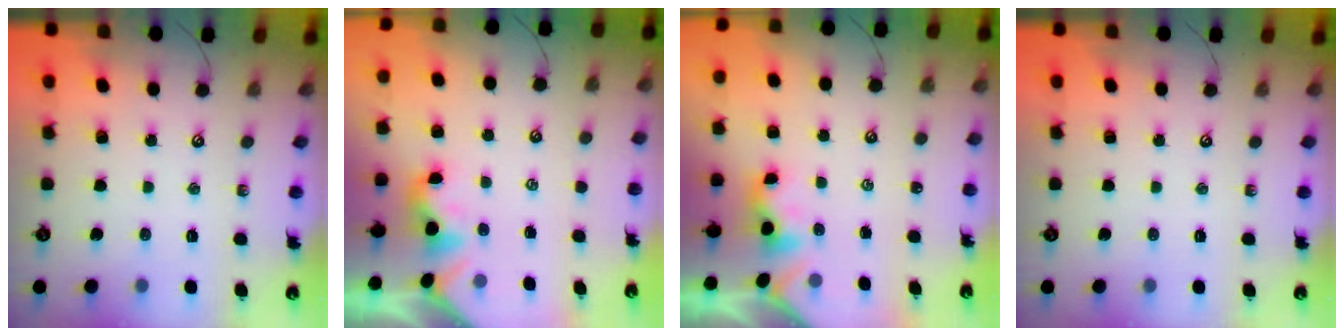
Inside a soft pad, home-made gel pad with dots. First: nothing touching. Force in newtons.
{"total": 2.0, "press": 2.0, "slide": 0.5}
{"total": 0.5, "press": 0.4, "slide": 0.3}
{"total": 0.0}